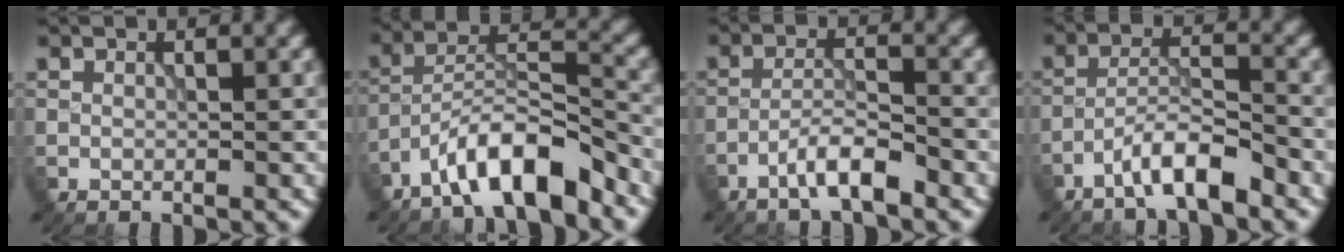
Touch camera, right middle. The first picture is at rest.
{"total": 7.5, "force": [-5.4, 1.8, 4.8], "torque": [-0.079, 0.014, -0.097]}
{"total": 3.5, "force": [-2.5, 0.5, 2.4], "torque": [-0.044, 0.011, -0.052]}
{"total": 4.4, "force": [-3.2, 0.7, 3.0], "torque": [-0.051, 0.013, -0.066]}